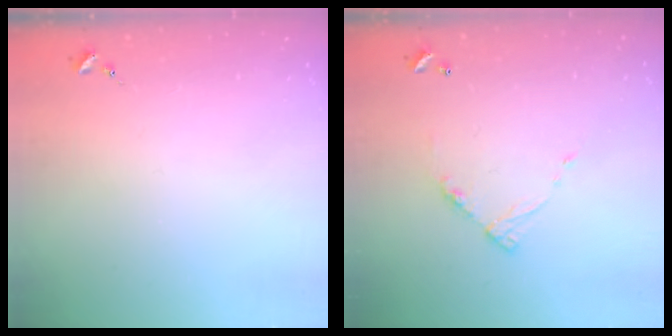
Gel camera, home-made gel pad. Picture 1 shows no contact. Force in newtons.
{"total": 8.8, "press": 8.8, "slide": 0.5}